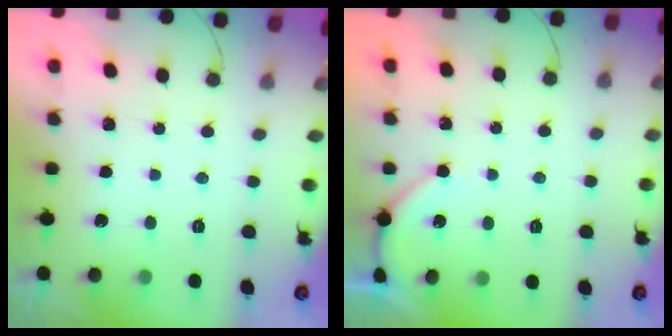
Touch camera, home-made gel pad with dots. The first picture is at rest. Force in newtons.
{"total": 4.0, "press": 3.9, "slide": 0.7}